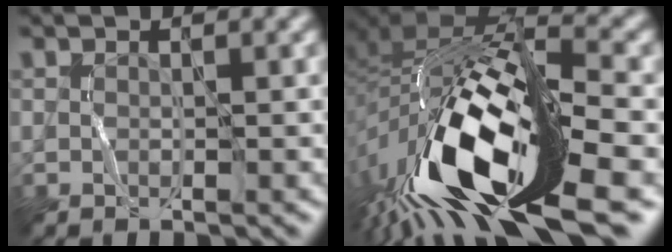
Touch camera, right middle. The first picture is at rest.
{"total": 17.6, "force": [-7.4, 6.6, 14.5], "torque": [-0.278, -0.011, -0.133]}